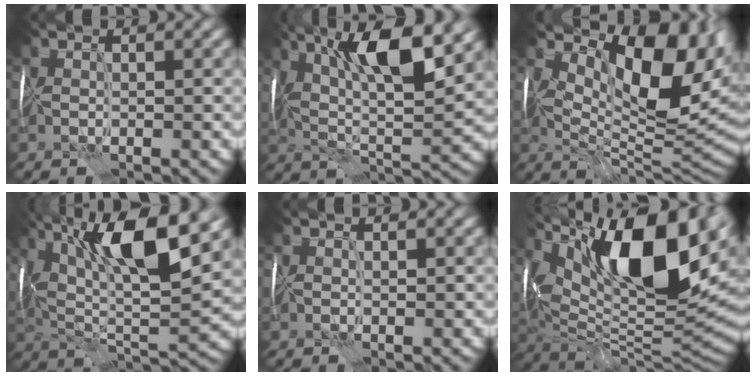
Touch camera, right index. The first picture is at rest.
{"total": 11.1, "force": [4.6, 3.5, 9.4], "torque": [-0.165, 0.007, 0.074]}
{"total": 12.6, "force": [4.0, 6.2, 10.2], "torque": [-0.155, -0.005, 0.075]}
{"total": 12.6, "force": [5.1, 4.0, 10.8], "torque": [-0.197, 0.012, 0.085]}
{"total": 0.0}
{"total": 18.8, "force": [6.2, 8.1, 15.8], "torque": [-0.256, 0.011, 0.106]}